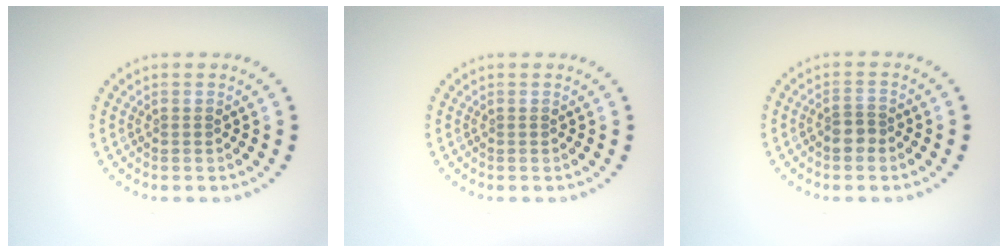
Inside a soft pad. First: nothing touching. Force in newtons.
{"total": 0.0}
{"total": 1.7, "press": 1.5, "slide": 0.8}